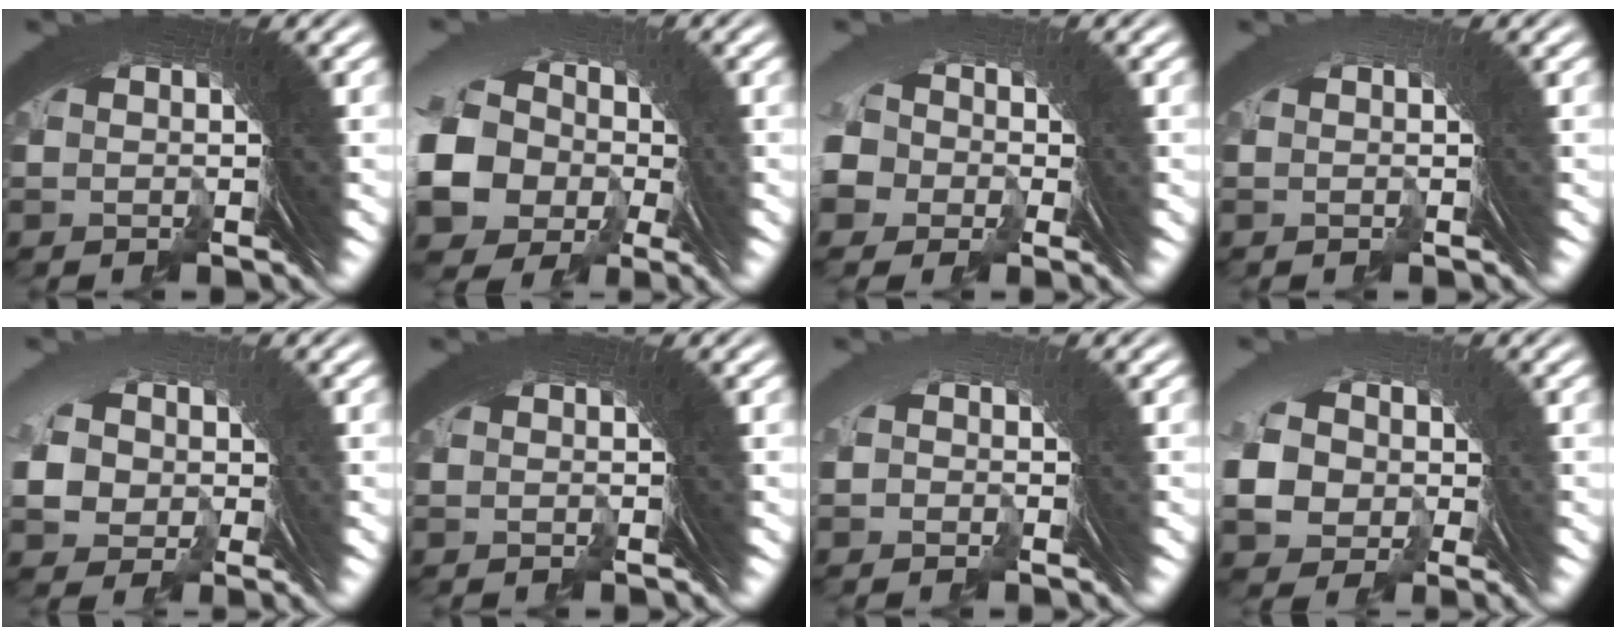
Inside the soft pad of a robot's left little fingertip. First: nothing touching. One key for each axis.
{"total": 9.1, "fx": -2.6, "fy": 7.4, "fz": 4.6, "tx": -0.135, "ty": -0.053, "tz": -0.019}
{"total": 5.6, "fx": -1.1, "fy": 5.2, "fz": 1.7, "tx": -0.071, "ty": -0.010, "tz": -0.024}
{"total": 1.3, "fx": -0.6, "fy": -0.9, "fz": -0.7, "tx": 0.018, "ty": 0.007, "tz": -0.010}
{"total": 4.9, "fx": -0.6, "fy": 4.4, "fz": 2.0, "tx": -0.073, "ty": -0.018, "tz": -0.003}
{"total": 0.0}
{"total": 1.3, "fx": -1.0, "fy": -0.3, "fz": -0.8, "tx": 0.015, "ty": 0.009, "tz": -0.019}
{"total": 6.8, "fx": -1.0, "fy": 6.0, "fz": 3.0, "tx": -0.098, "ty": -0.031, "tz": -0.007}